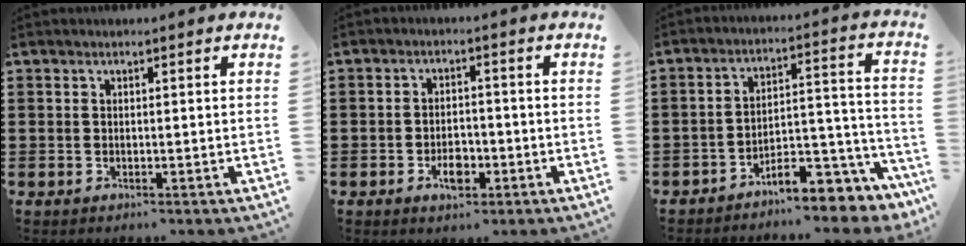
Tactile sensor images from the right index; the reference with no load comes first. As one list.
[{"total": 4.3, "force": [-1.7, 2.3, 3.2], "torque": [-0.046, 0.001, -0.031]}, {"total": 7.8, "force": [-6.7, 2.1, 3.6], "torque": [-0.049, 0.014, -0.125]}]